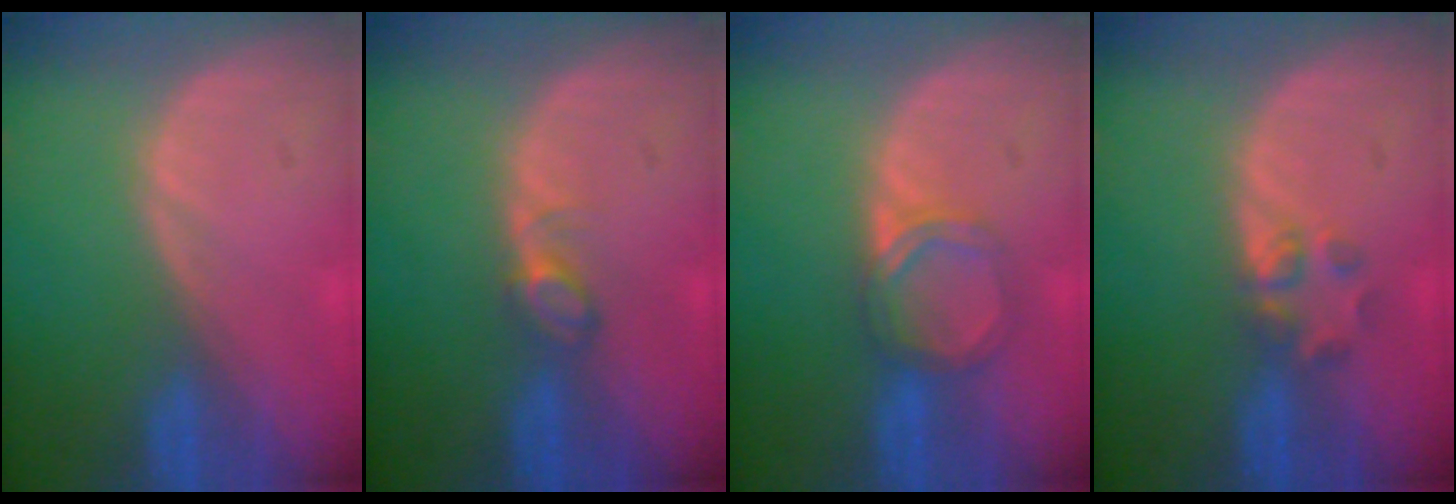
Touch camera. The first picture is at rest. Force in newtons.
{"total": 2.5, "press": 2.4, "slide": 0.3}
{"total": 4.1, "press": 4.1, "slide": 0.4}
{"total": 2.7, "press": 2.6, "slide": 0.9}